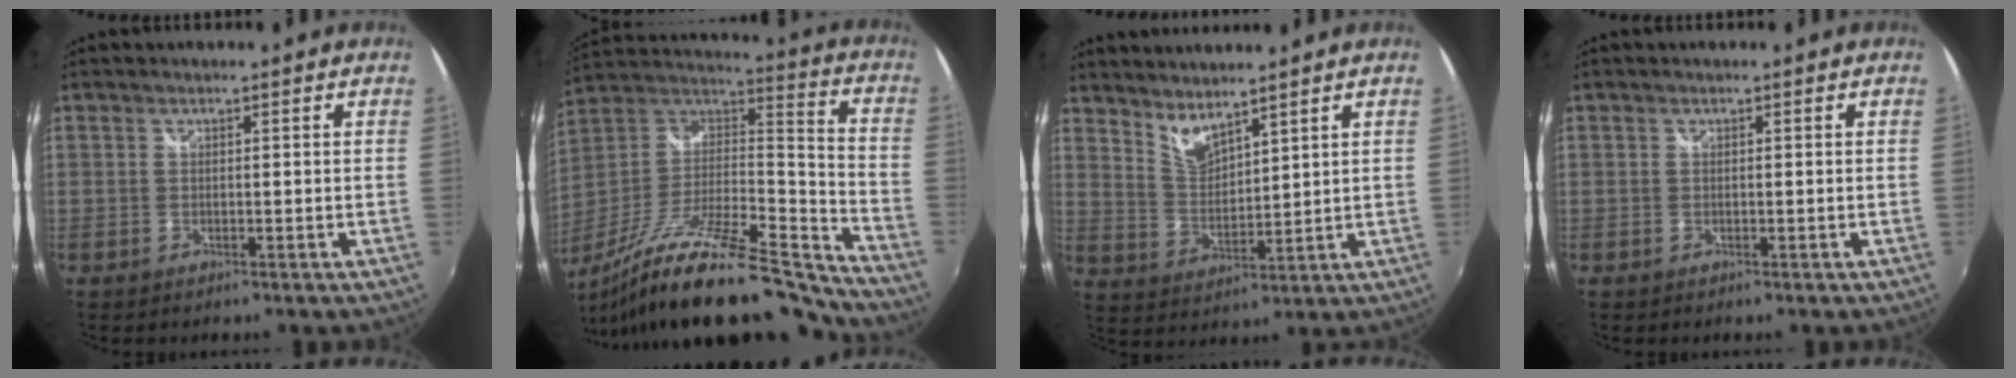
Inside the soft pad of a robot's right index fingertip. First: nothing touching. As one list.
[{"total": 28.0, "force": [-21.4, 5.8, 17.1], "torque": [-0.278, -0.034, -0.348]}, {"total": 6.0, "force": [5.2, 1.4, 2.7], "torque": [-0.046, -0.006, 0.102]}, {"total": 0.0}]